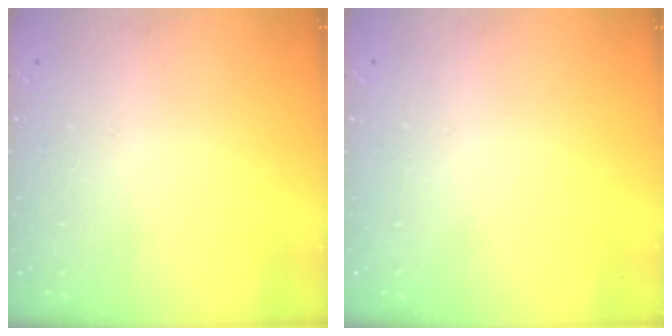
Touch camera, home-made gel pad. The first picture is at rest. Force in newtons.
{"total": 0.0}